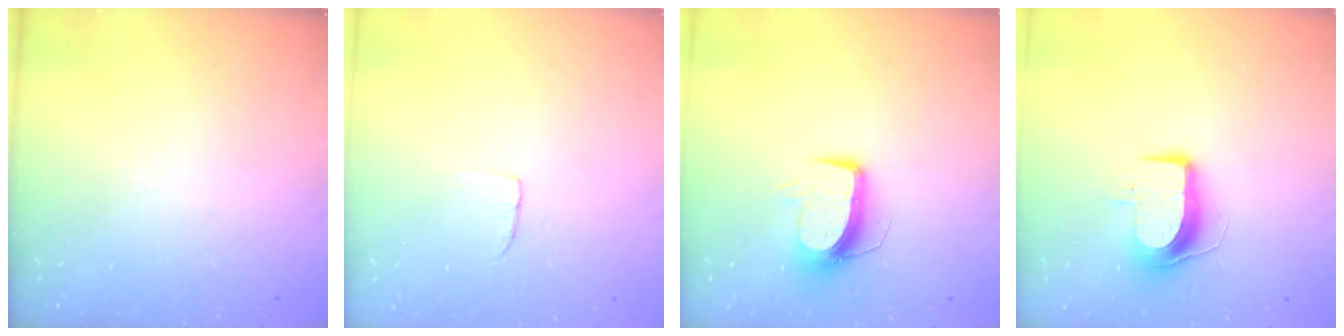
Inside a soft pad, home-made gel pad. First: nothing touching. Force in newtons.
{"total": 2.7, "press": 2.7, "slide": 0.2}
{"total": 10.0, "press": 10.0, "slide": 0.3}
{"total": 9.0, "press": 9.0, "slide": 0.6}